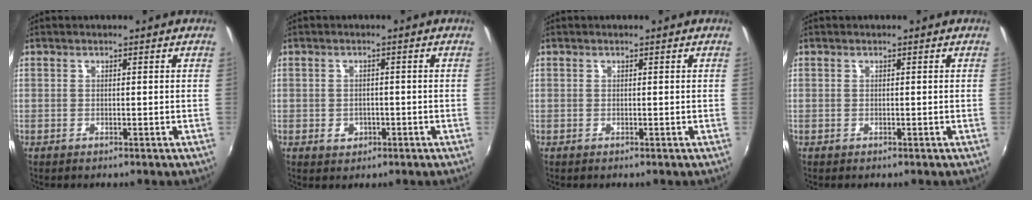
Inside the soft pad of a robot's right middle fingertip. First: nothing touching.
{"total": 2.8, "force": [-1.0, 2.4, 1.1], "torque": [-0.020, -0.001, -0.012]}
{"total": 0.0}
{"total": 0.0}